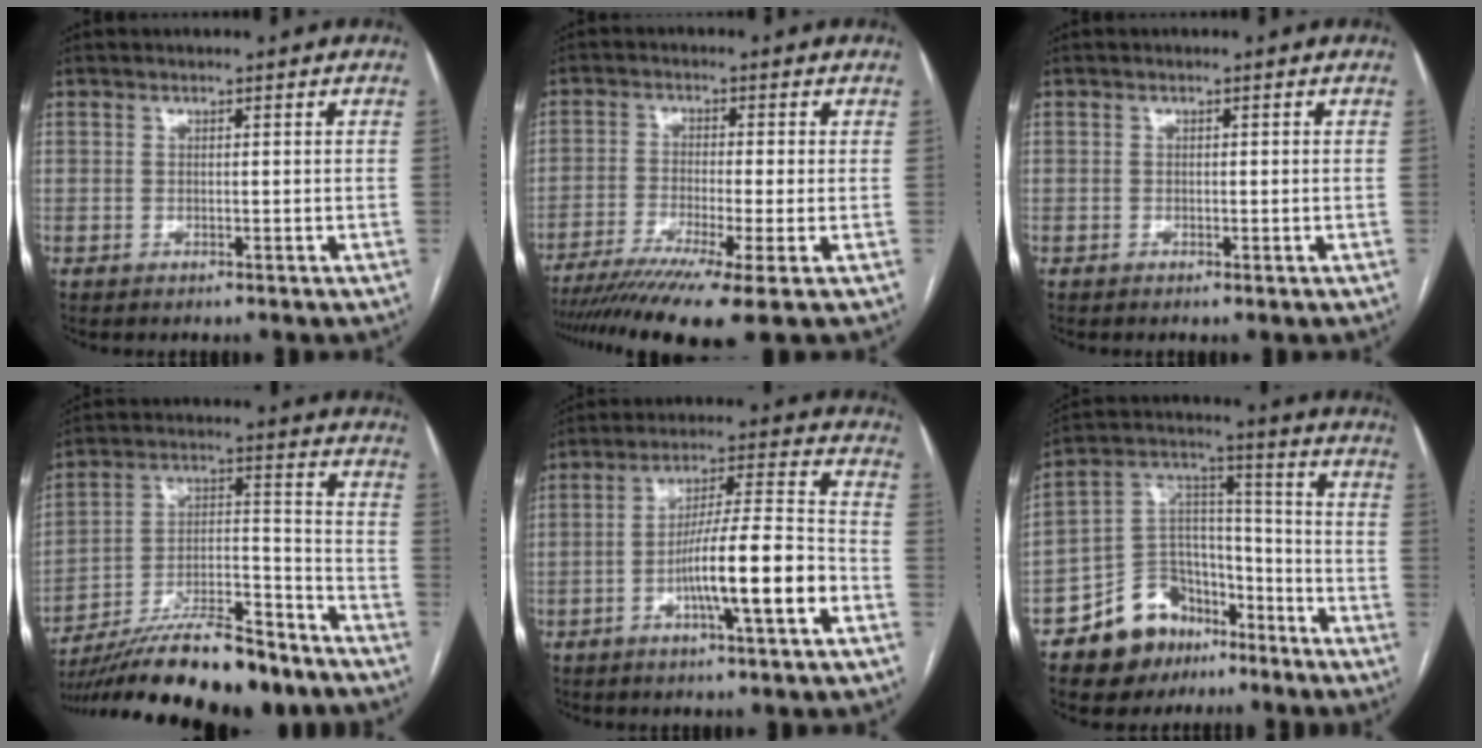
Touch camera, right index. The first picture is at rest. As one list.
[{"total": 12.0, "force": [-8.4, -0.7, 8.5], "torque": [-0.144, -0.024, -0.136]}, {"total": 0.5, "force": [-0.1, 0.3, 0.4], "torque": [-0.004, 0.000, -0.004]}, {"total": 23.4, "force": [-18.9, 4.5, 13.0], "torque": [-0.195, 0.004, -0.310]}, {"total": 13.0, "force": [-4.8, 0.4, 12.1], "torque": [-0.203, 0.008, -0.078]}, {"total": 13.8, "force": [-9.4, 9.2, 4.4], "torque": [-0.077, 0.068, -0.156]}]